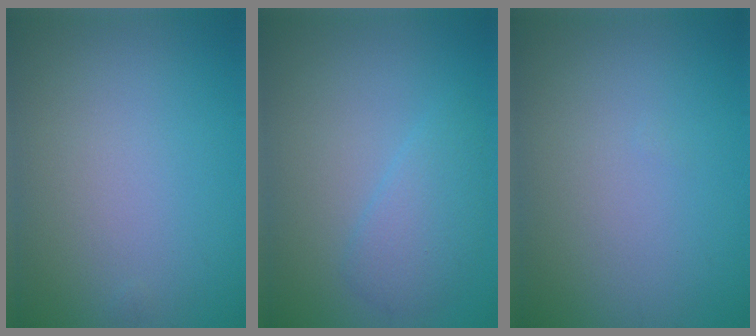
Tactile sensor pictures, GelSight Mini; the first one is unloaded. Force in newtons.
{"total": 2.7, "press": 2.7, "slide": 0.2}
{"total": 0.0}